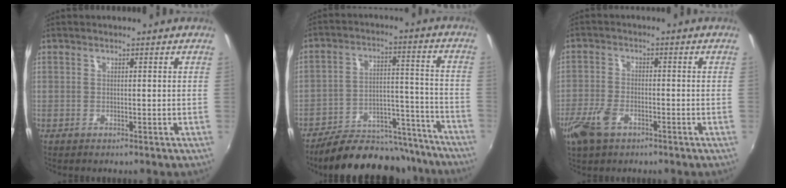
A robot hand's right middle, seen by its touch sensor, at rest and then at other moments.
{"total": 21.3, "force": [-18.7, 7.7, 6.7], "torque": [-0.115, 0.044, -0.240]}
{"total": 7.3, "force": [-4.3, 4.0, 4.3], "torque": [-0.110, -0.009, -0.082]}